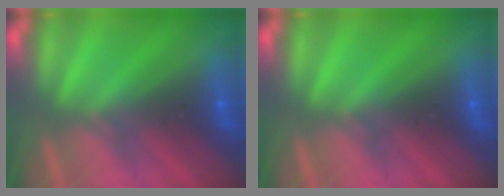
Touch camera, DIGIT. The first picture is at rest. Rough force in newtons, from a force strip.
{"total": 0.0}